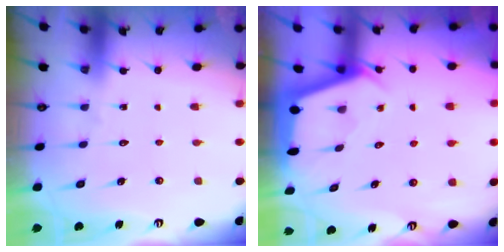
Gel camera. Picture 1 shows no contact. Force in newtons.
{"total": 2.3, "press": 2.3, "slide": 0.3}